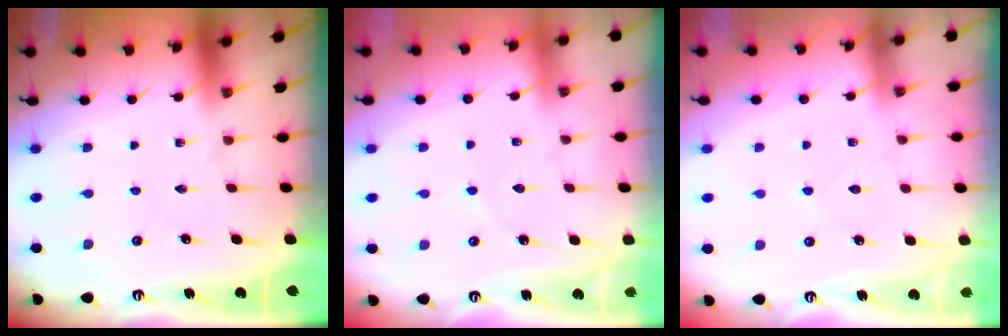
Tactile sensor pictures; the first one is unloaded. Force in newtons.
{"total": 1.8, "press": 1.8, "slide": 0.2}
{"total": 6.0, "press": 6.0, "slide": 0.8}